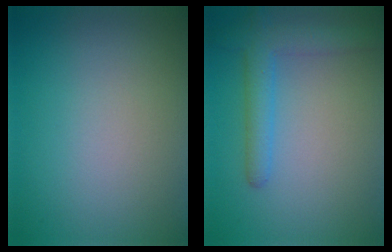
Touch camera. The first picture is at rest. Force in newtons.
{"total": 3.5, "press": 3.5, "slide": 0.2}